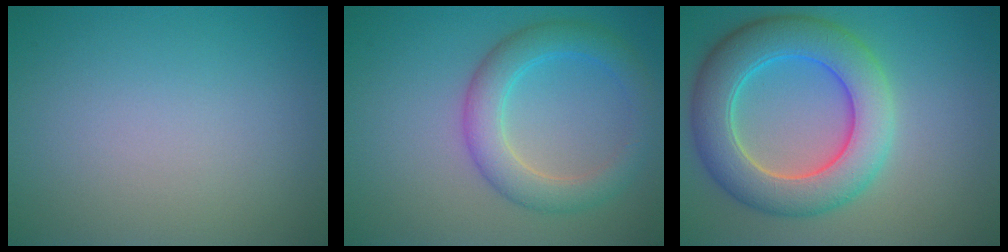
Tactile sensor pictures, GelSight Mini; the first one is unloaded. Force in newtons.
{"total": 4.5, "press": 4.5, "slide": 0.1}
{"total": 8.1, "press": 8.1, "slide": 0.3}